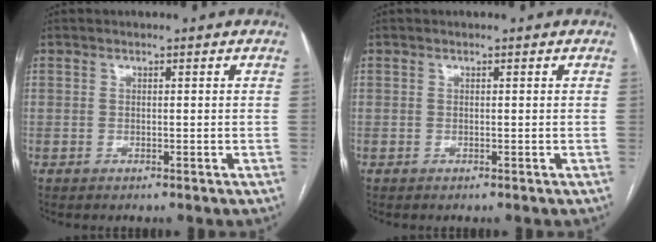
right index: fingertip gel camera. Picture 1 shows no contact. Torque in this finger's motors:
{"motor_torque": [0.00, 0.00, 0.00, 0.00]}